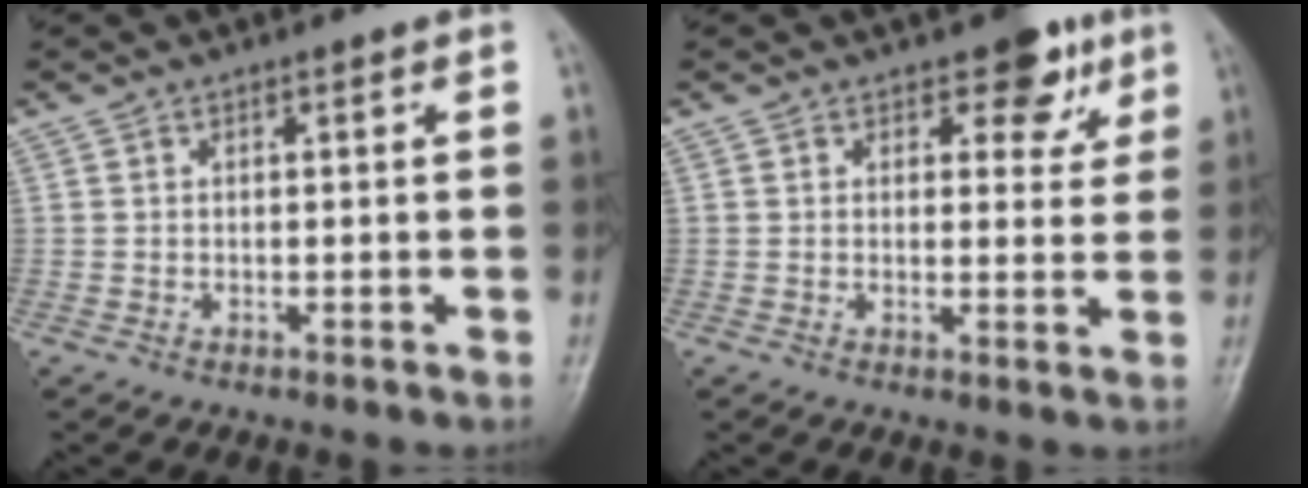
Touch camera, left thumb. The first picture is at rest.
{"total": 6.0, "force": [3.4, 3.5, 3.5], "torque": [-0.009, -0.014, 0.041]}